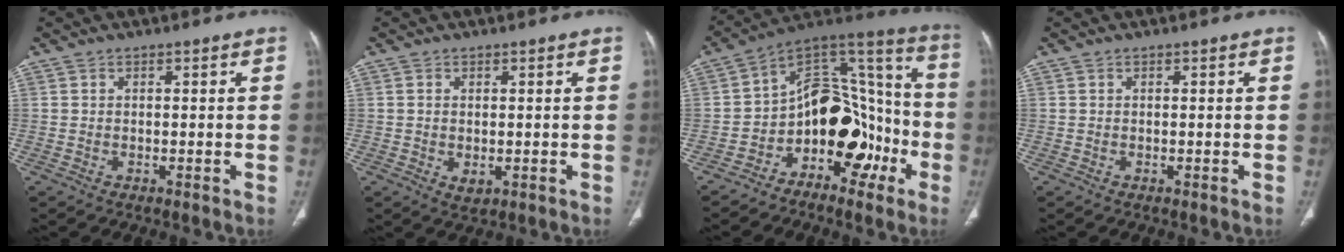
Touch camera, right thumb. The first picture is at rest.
{"total": 2.5, "force": [-0.3, 1.6, 1.9], "torque": [-0.032, -0.004, 0.002]}
{"total": 18.4, "force": [-7.0, 11.4, 12.6], "torque": [-0.133, 0.105, -0.118]}
{"total": 0.0}